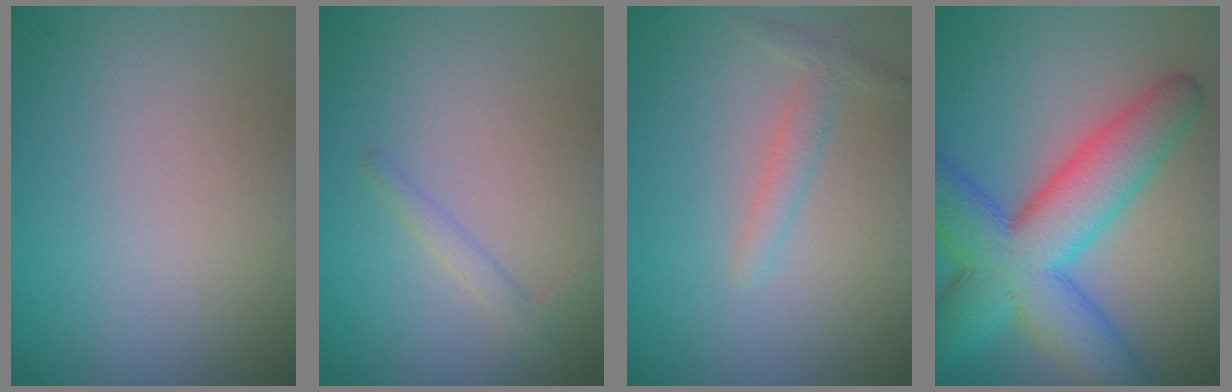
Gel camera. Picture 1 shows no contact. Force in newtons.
{"total": 1.3, "press": 1.3, "slide": 0.1}
{"total": 1.6, "press": 1.6, "slide": 0.1}
{"total": 10.0, "press": 10.0, "slide": 0.2}